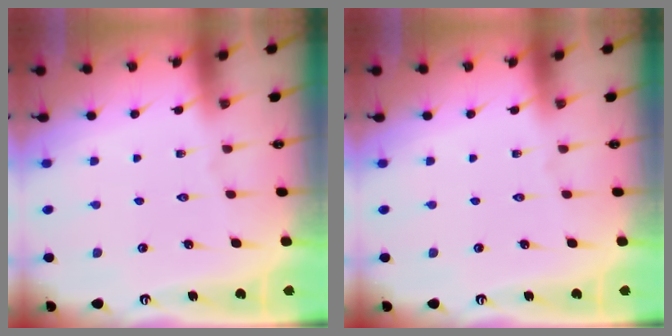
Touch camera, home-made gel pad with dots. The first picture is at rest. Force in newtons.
{"total": 0.0}